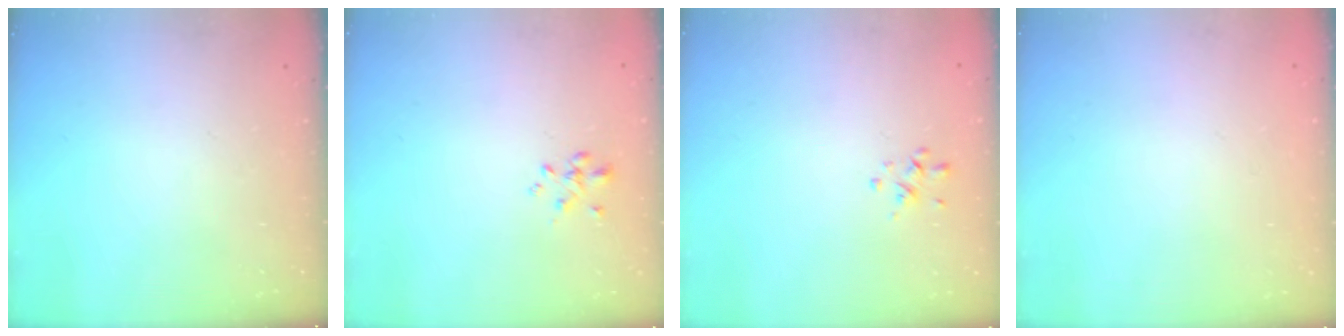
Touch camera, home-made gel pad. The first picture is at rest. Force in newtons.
{"total": 0.6, "press": 0.5, "slide": 0.3}
{"total": 0.6, "press": 0.2, "slide": 0.5}
{"total": 1.9, "press": 1.9, "slide": 0.2}